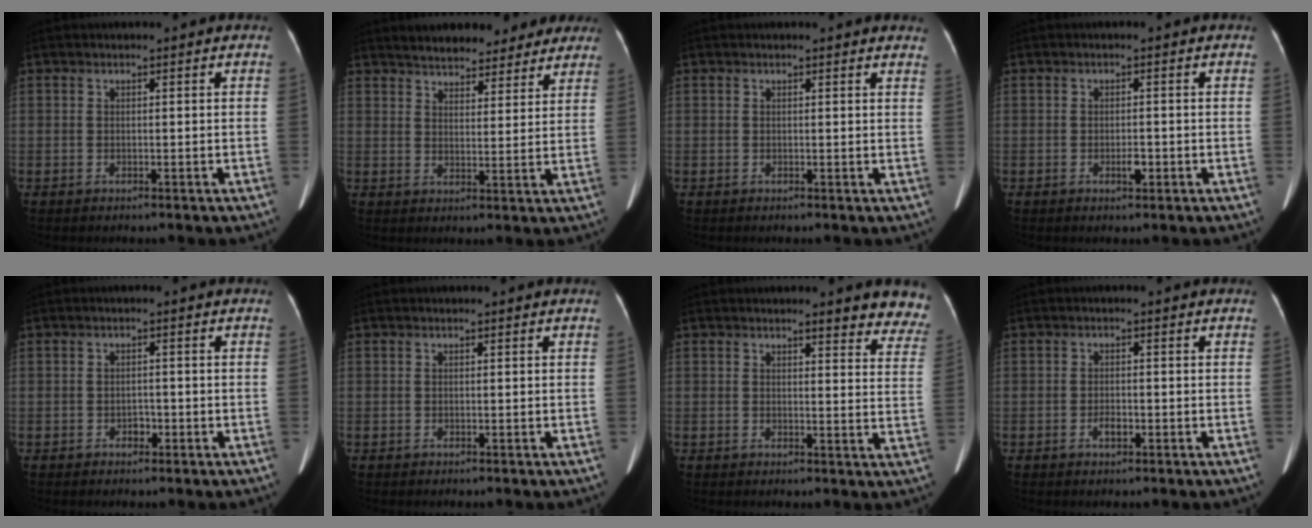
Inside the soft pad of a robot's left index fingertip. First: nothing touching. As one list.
[{"total": 15.0, "force": [12.9, 5.3, 5.6], "torque": [-0.066, 0.002, 0.162]}, {"total": 5.0, "force": [4.8, 0.5, 1.3], "torque": [-0.002, -0.026, 0.024]}, {"total": 1.6, "force": [-1.2, 0.6, 0.9], "torque": [-0.016, -0.018, -0.020]}, {"total": 1.6, "force": [-1.3, 0.8, 0.3], "torque": [-0.002, -0.014, -0.022]}, {"total": 0.0}, {"total": 10.4, "force": [9.6, 1.8, 3.5], "torque": [0.005, -0.046, 0.074]}, {"total": 1.8, "force": [-1.4, 0.7, 0.9], "torque": [-0.017, -0.016, -0.024]}]